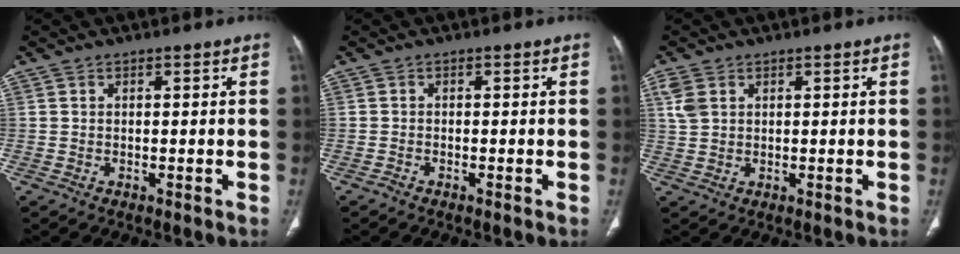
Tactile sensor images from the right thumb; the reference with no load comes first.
{"total": 0.6, "force": [-0.6, 0.0, 0.2], "torque": [-0.009, -0.002, -0.015]}
{"total": 3.6, "force": [1.6, 2.4, 2.2], "torque": [-0.052, 0.004, 0.041]}